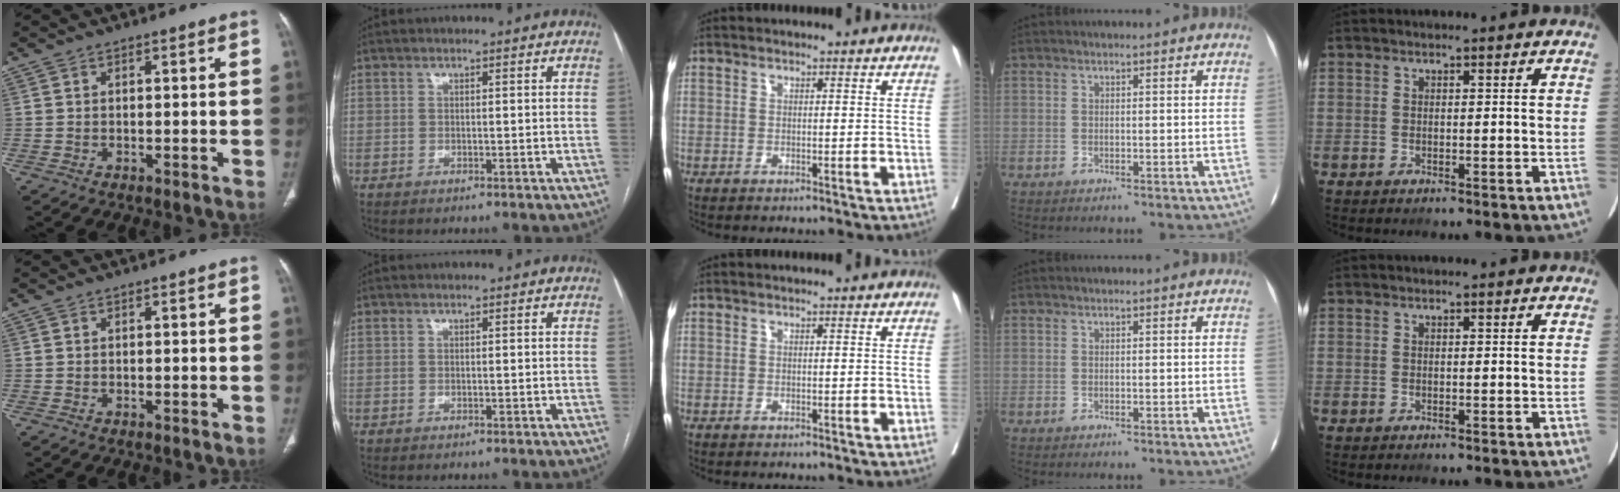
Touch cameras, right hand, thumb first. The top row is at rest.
{}